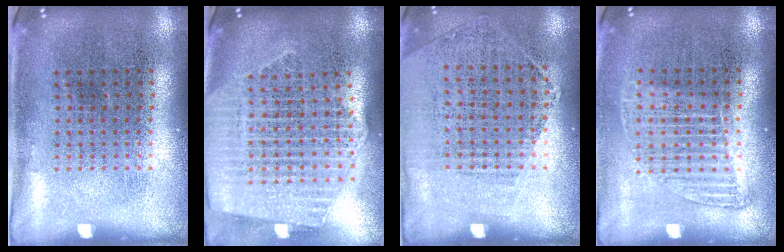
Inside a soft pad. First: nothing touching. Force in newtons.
{"total": 2.4, "press": 2.2, "slide": 1.2}
{"total": 1.2, "press": 1.0, "slide": 0.7}
{"total": 1.3, "press": 1.1, "slide": 0.7}